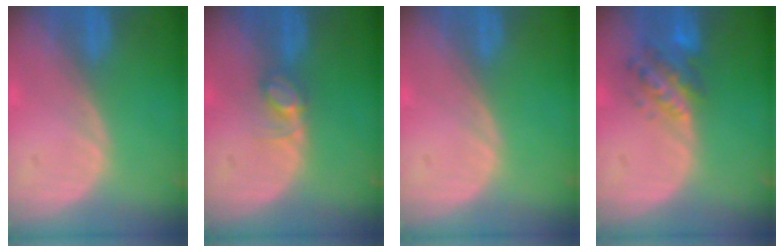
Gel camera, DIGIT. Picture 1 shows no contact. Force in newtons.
{"total": 2.8, "press": 2.8, "slide": 0.4}
{"total": 0.0}
{"total": 5.9, "press": 5.6, "slide": 1.8}